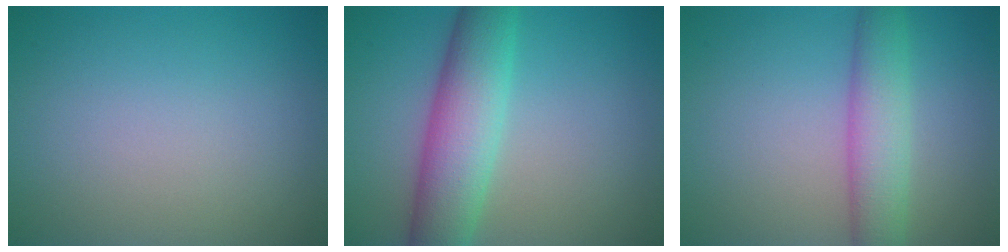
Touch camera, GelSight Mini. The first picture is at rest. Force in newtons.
{"total": 6.8, "press": 6.8, "slide": 0.1}
{"total": 4.4, "press": 4.4, "slide": 0.1}